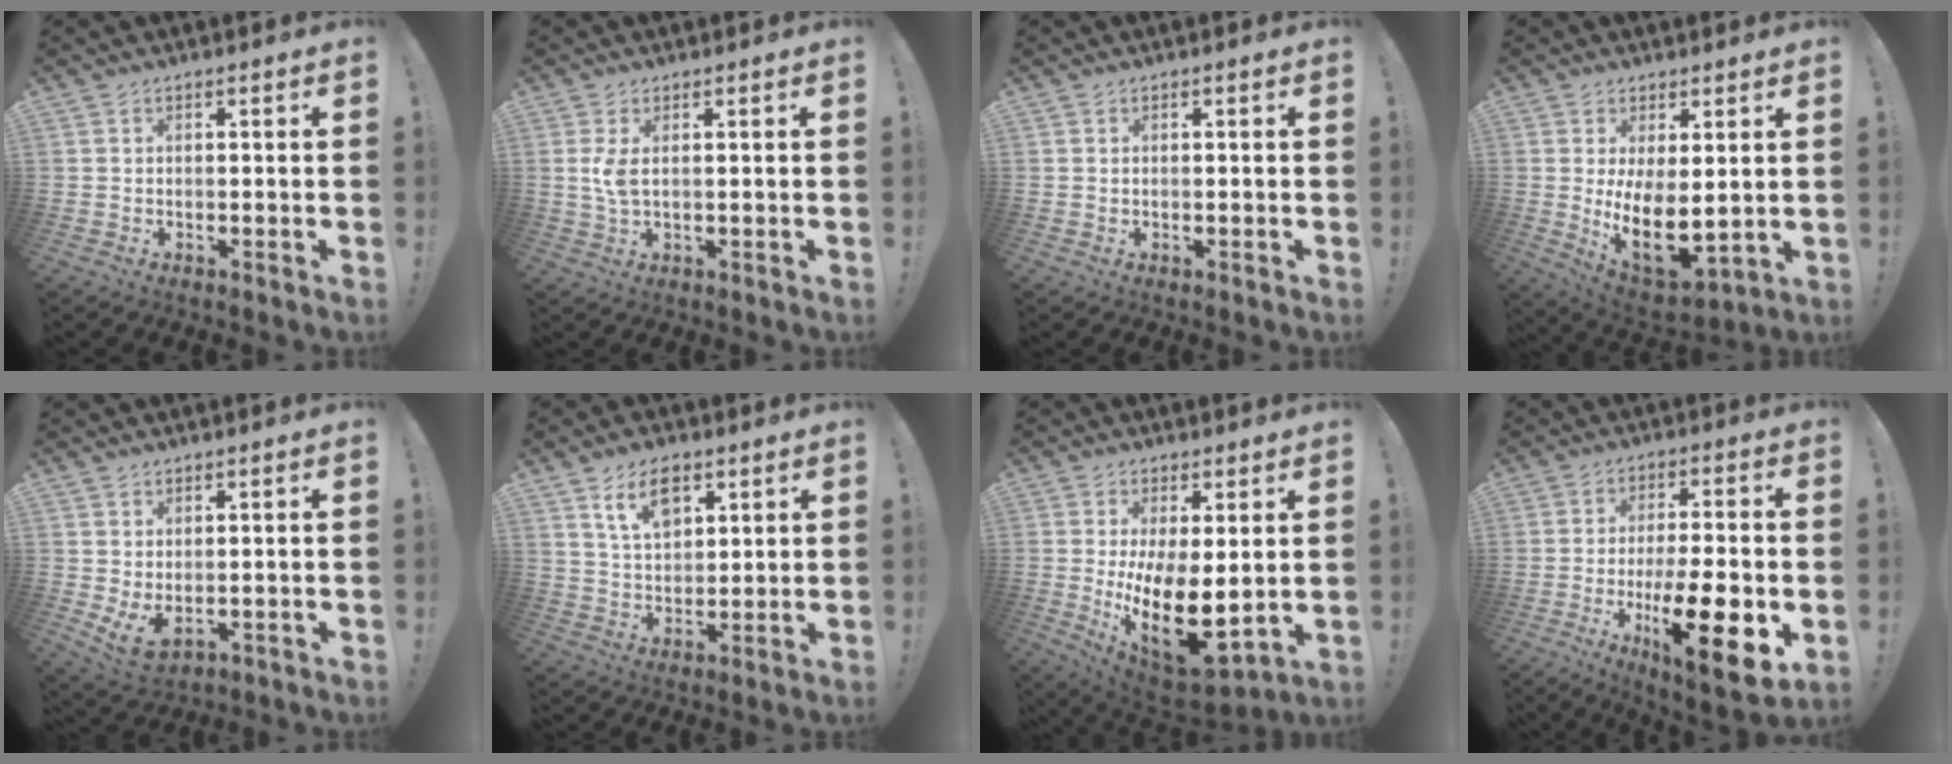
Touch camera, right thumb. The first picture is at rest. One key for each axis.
{"total": 4.2, "fx": 0.7, "fy": 1.5, "fz": 3.9, "tx": -0.076, "ty": -0.001, "tz": 0.010}
{"total": 0.0}
{"total": 12.3, "fx": 0.7, "fy": 6.0, "fz": 10.7, "tx": -0.173, "ty": -0.042, "tz": 0.025}
{"total": 4.8, "fx": 1.7, "fy": 2.3, "fz": 3.8, "tx": -0.056, "ty": -0.017, "tz": 0.037}
{"total": 10.2, "fx": 5.8, "fy": 5.9, "fz": 6.0, "tx": -0.104, "ty": -0.013, "tz": 0.108}
{"total": 17.1, "fx": -0.6, "fy": 8.0, "fz": 15.1, "tx": -0.238, "ty": -0.029, "tz": 0.010}
{"total": 17.9, "fx": -5.3, "fy": 4.6, "fz": 16.5, "tx": -0.257, "ty": 0.009, "tz": -0.076}